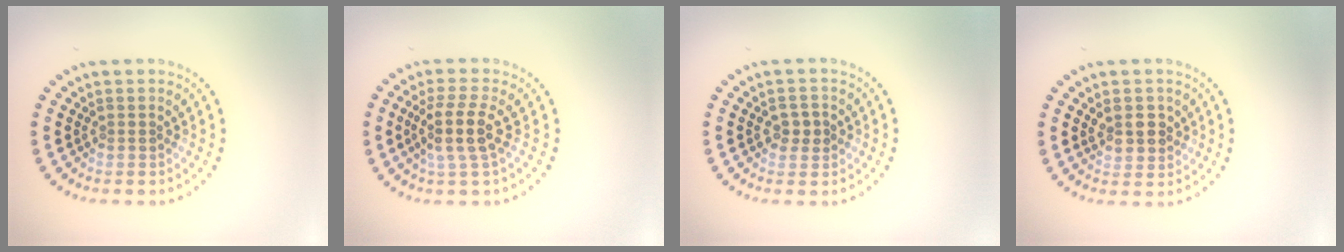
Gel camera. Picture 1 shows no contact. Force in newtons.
{"total": 3.7, "press": 2.9, "slide": 2.2}
{"total": 1.9, "press": 1.9, "slide": 0.1}
{"total": 2.6, "press": 2.5, "slide": 0.7}